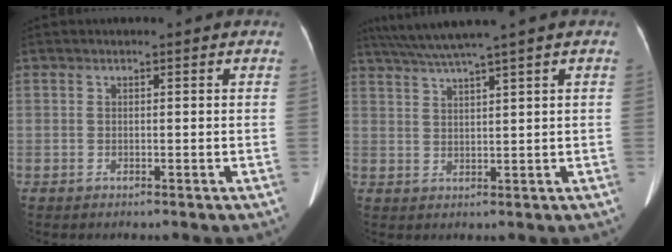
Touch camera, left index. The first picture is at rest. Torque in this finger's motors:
{"motor_torque": [0.44, -0.72, 0.10, 0.09]}